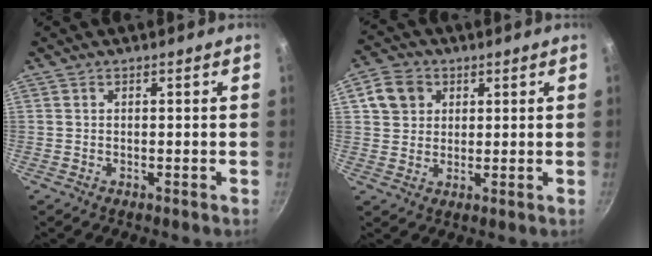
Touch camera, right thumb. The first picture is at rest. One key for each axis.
{"total": 6.7, "fx": 2.4, "fy": 5.7, "fz": 2.5, "tx": -0.020, "ty": 0.006, "tz": 0.036}